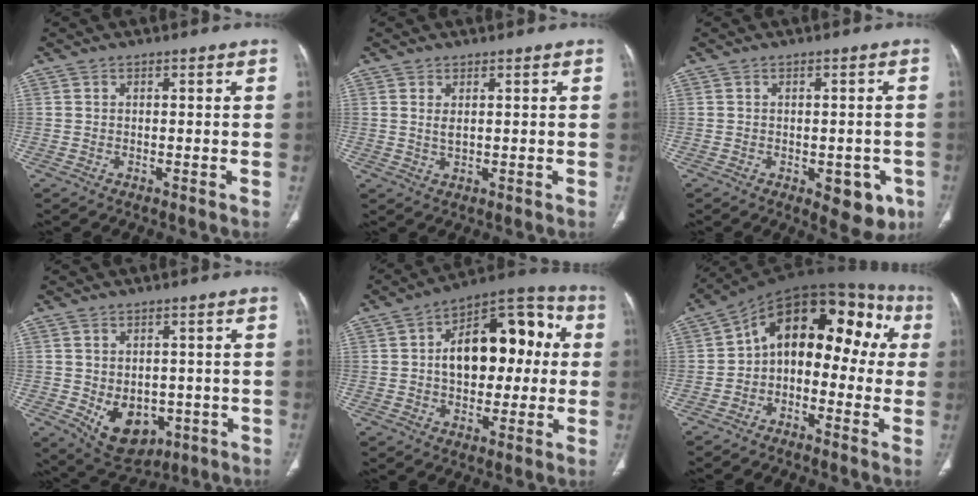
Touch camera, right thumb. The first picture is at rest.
{"total": 1.8, "force": [0.6, 0.7, 1.5], "torque": [-0.031, -0.005, 0.018]}
{"total": 7.3, "force": [-2.9, 3.9, 5.4], "torque": [-0.035, 0.006, -0.026]}
{"total": 10.0, "force": [-2.7, 7.2, 6.4], "torque": [-0.071, -0.001, -0.019]}
{"total": 18.4, "force": [1.8, 11.0, 14.6], "torque": [-0.170, 0.041, 0.025]}
{"total": 16.8, "force": [0.2, 10.4, 13.2], "torque": [-0.134, 0.065, -0.013]}